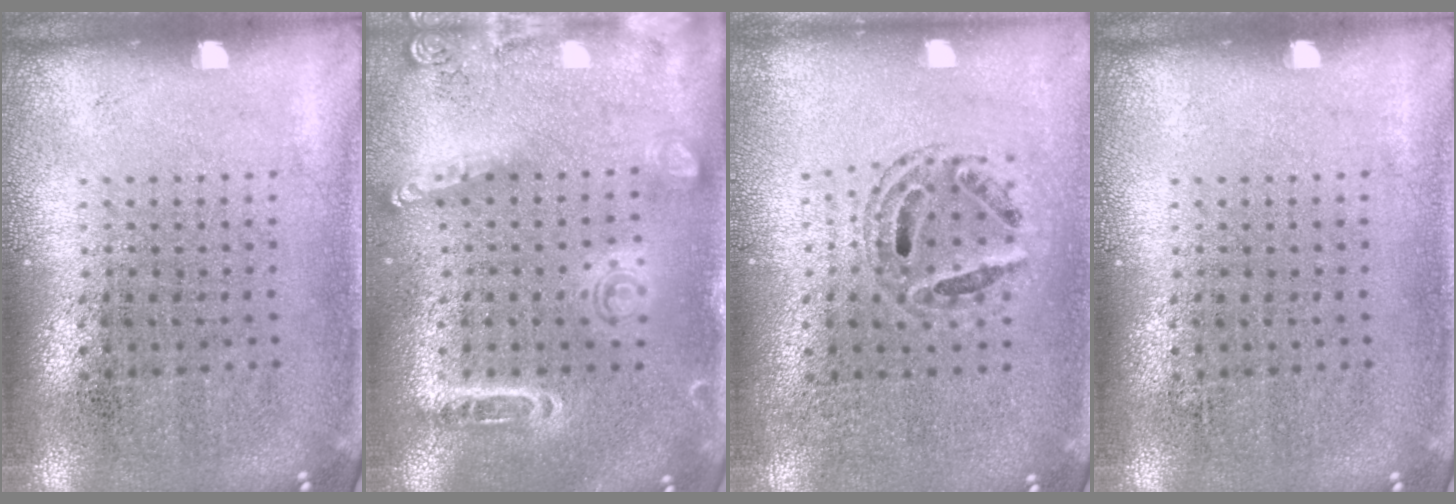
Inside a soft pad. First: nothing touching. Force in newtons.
{"total": 1.5, "press": 1.4, "slide": 0.4}
{"total": 0.7, "press": 0.7, "slide": 0.1}
{"total": 0.0}